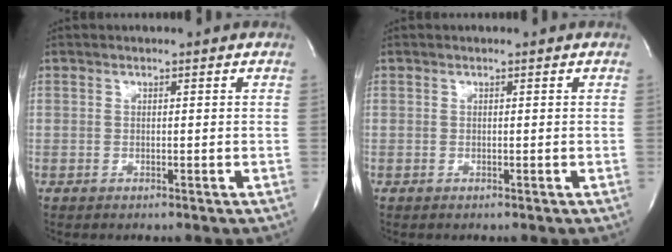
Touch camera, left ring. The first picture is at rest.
{"total": 0.0}